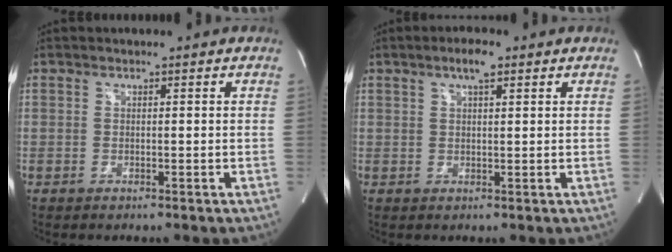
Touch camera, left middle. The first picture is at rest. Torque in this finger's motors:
{"motor_torque": [0.38, 0.05, -0.02, 0.04]}